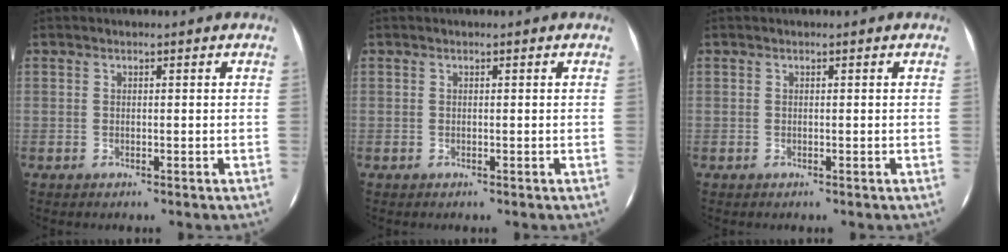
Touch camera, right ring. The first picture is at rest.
{"total": 0.0}
{"total": 0.0}